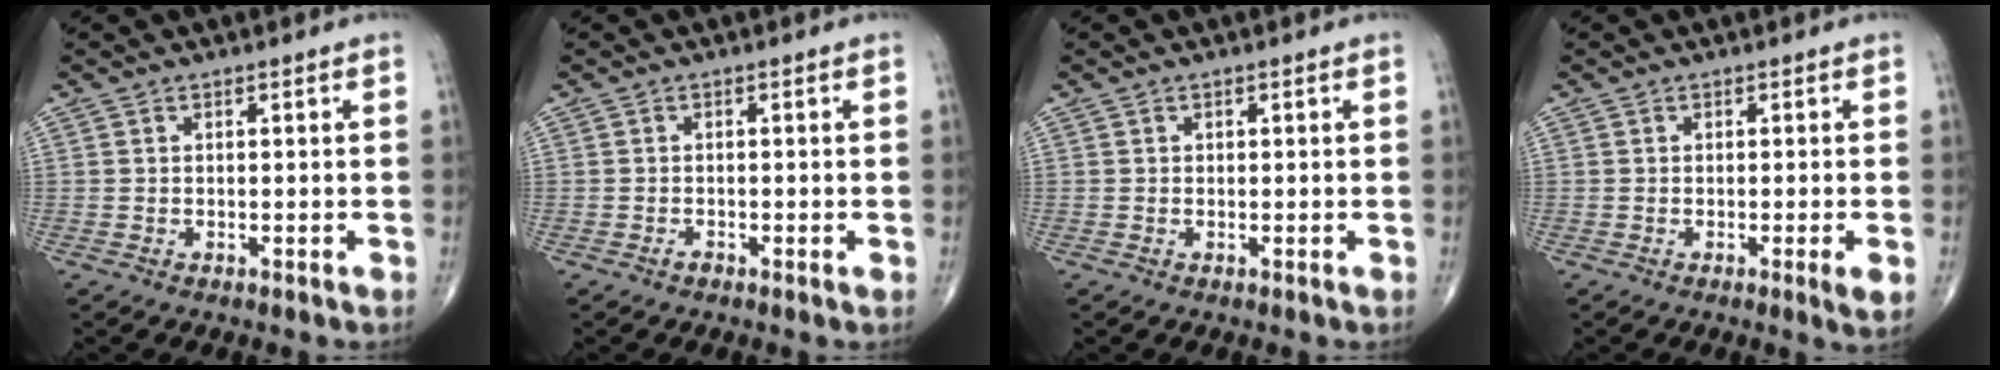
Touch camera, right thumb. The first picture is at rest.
{"total": 0.7, "force": [-0.5, 0.2, 0.5], "torque": [-0.010, -0.001, -0.012]}
{"total": 0.0}
{"total": 2.7, "force": [-0.7, 0.1, 2.6], "torque": [-0.041, -0.008, -0.012]}